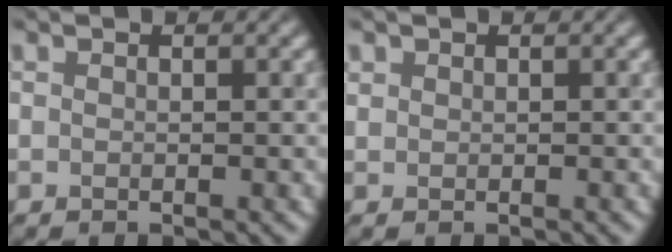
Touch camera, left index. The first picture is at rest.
{"total": 0.6, "force": [0.4, 0.4, -0.2], "torque": [0.007, -0.001, 0.008]}